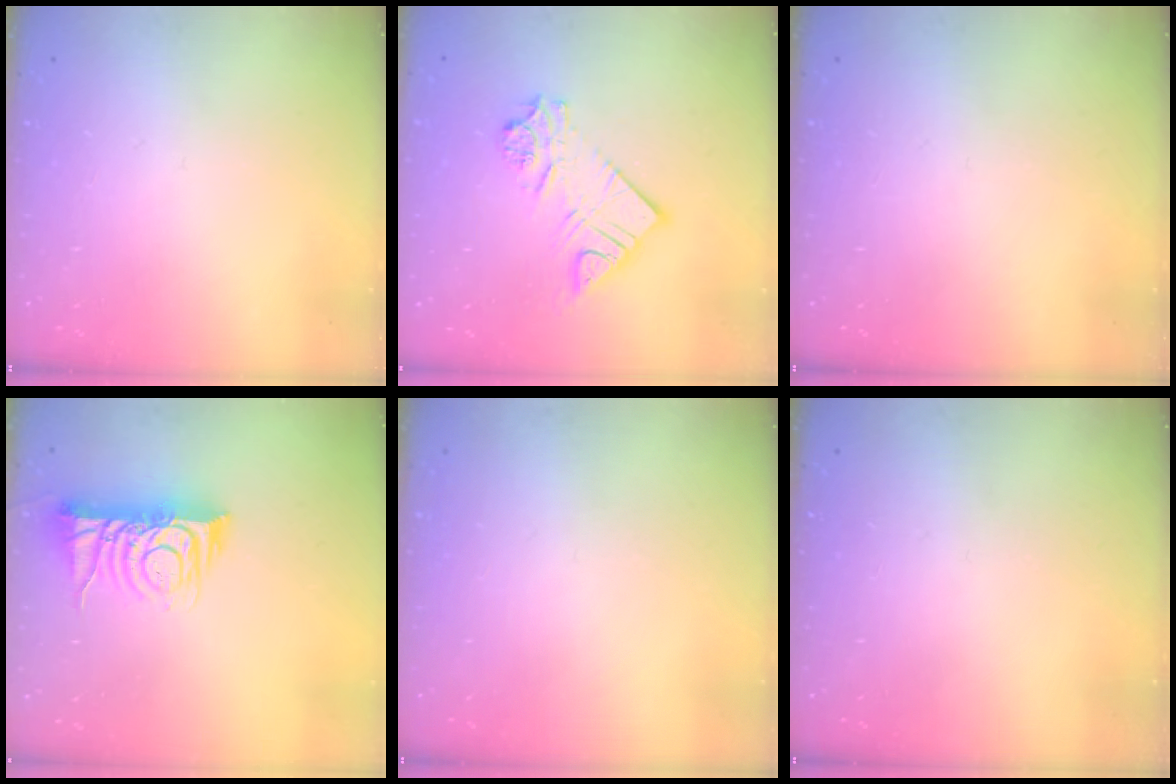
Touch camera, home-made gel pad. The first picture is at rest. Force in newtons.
{"total": 13.3, "press": 13.3, "slide": 1.4}
{"total": 0.0}
{"total": 10.8, "press": 10.8, "slide": 0.7}
{"total": 0.0}
{"total": 0.0}